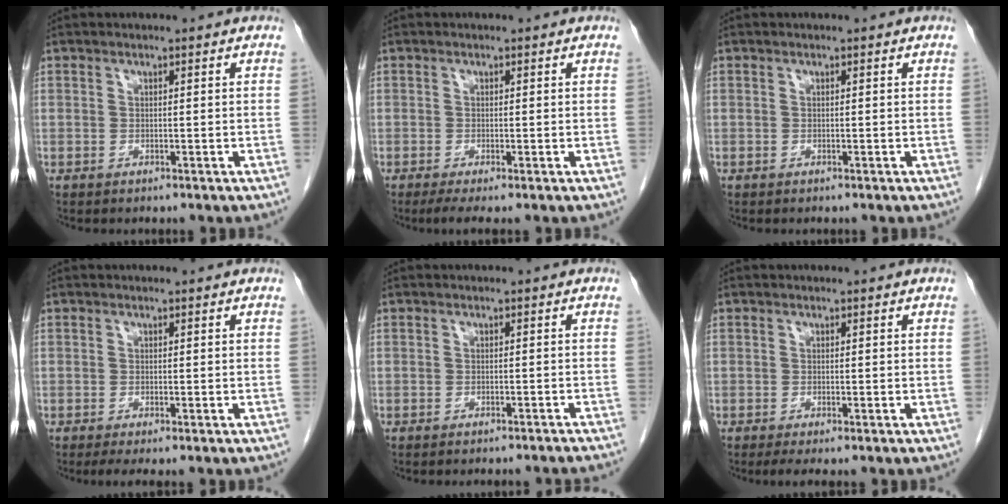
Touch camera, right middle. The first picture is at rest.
{"total": 2.5, "force": [-1.5, 0.1, 2.0], "torque": [-0.040, -0.012, -0.027]}
{"total": 0.0}
{"total": 1.9, "force": [-1.2, 0.0, 1.5], "torque": [-0.031, -0.010, -0.021]}
{"total": 7.6, "force": [-7.2, 0.3, 2.4], "torque": [-0.023, -0.011, -0.077]}
{"total": 1.8, "force": [-1.2, 0.0, 1.4], "torque": [-0.029, -0.010, -0.022]}